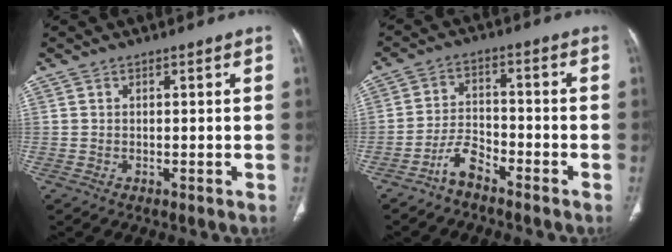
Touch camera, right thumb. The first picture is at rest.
{"total": 5.0, "force": [-4.0, 1.9, 2.3], "torque": [-0.043, 0.032, -0.084]}